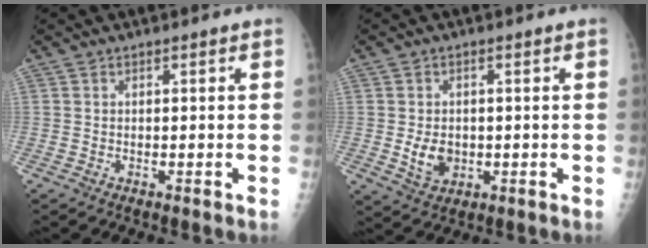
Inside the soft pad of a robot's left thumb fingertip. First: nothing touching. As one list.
[{"total": 5.2, "force": [-0.4, 3.9, 3.3], "torque": [-0.041, -0.005, 0.003]}]